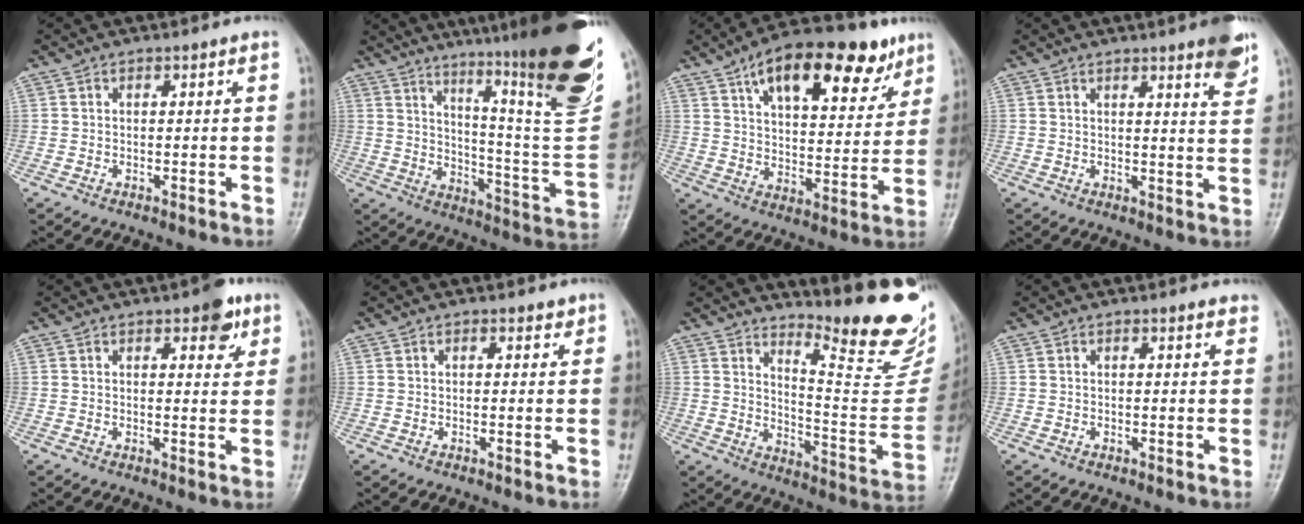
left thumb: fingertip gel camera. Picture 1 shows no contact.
{"total": 31.3, "force": [19.7, 3.9, 24.1], "torque": [-0.295, -0.097, 0.283]}
{"total": 21.3, "force": [12.4, 9.5, 14.5], "torque": [-0.184, -0.025, 0.193]}
{"total": 6.1, "force": [4.0, 0.8, 4.5], "torque": [-0.048, -0.024, 0.048]}
{"total": 5.4, "force": [3.1, 2.3, 3.8], "torque": [-0.031, -0.012, 0.033]}
{"total": 1.2, "force": [0.9, 0.5, 0.5], "torque": [-0.003, -0.007, 0.011]}
{"total": 21.4, "force": [17.1, 4.1, 12.2], "torque": [-0.134, -0.161, 0.231]}
{"total": 1.7, "force": [1.6, 0.4, 0.6], "torque": [-0.004, -0.007, 0.015]}